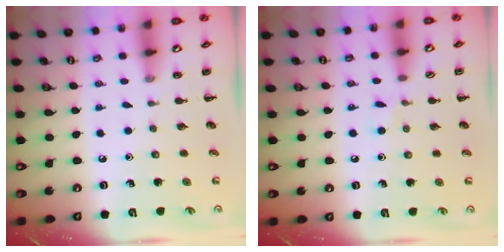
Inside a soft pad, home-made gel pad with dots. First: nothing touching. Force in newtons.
{"total": 4.0, "press": 3.8, "slide": 1.4}